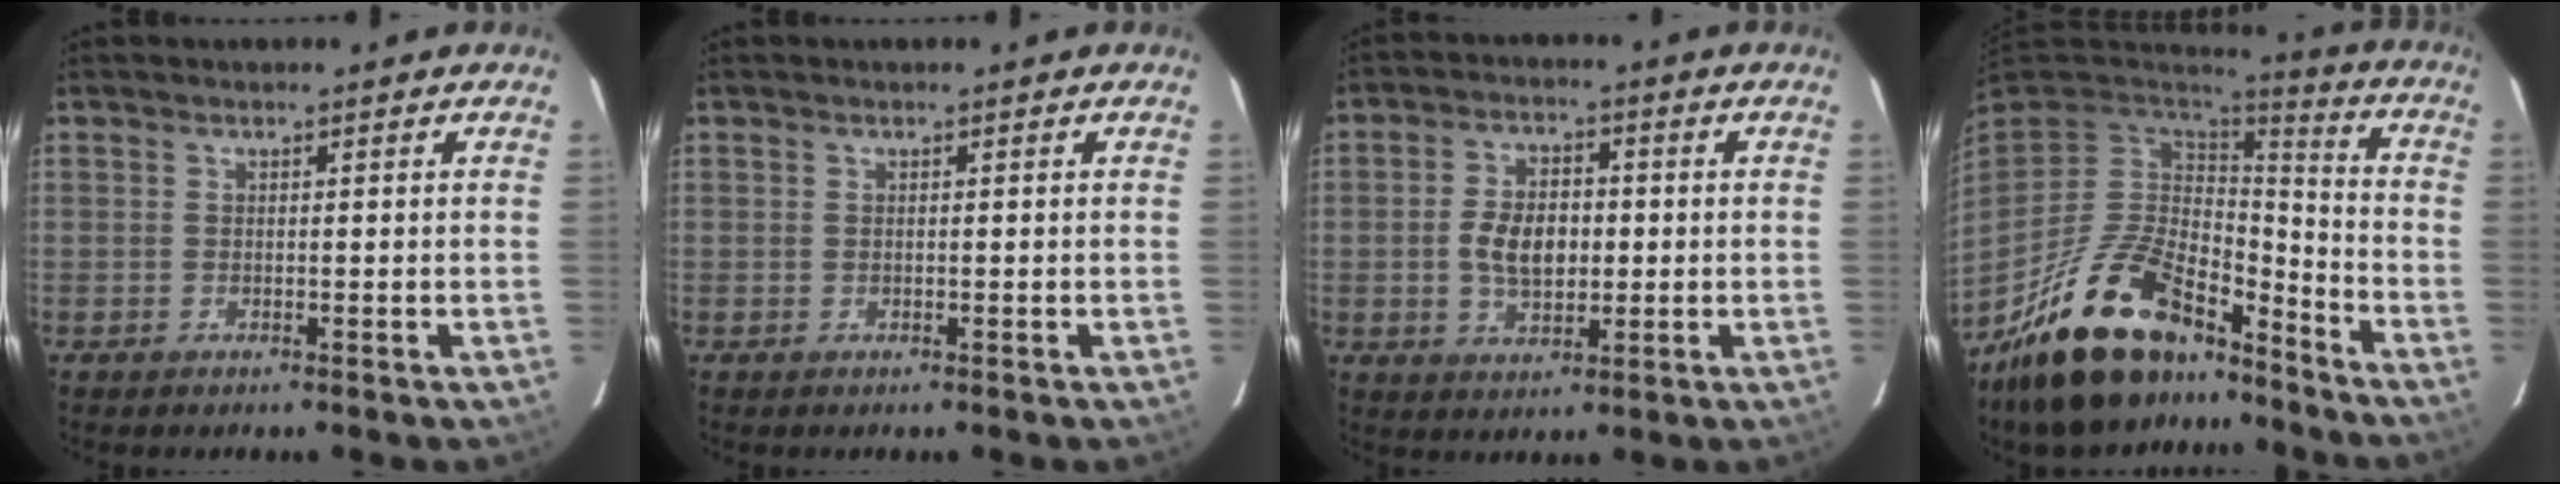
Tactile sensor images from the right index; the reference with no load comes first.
{"total": 0.0}
{"total": 8.2, "force": [-0.6, 4.9, 6.5], "torque": [-0.129, 0.007, -0.006]}
{"total": 22.4, "force": [-15.5, 9.8, 12.8], "torque": [-0.254, -0.002, -0.252]}